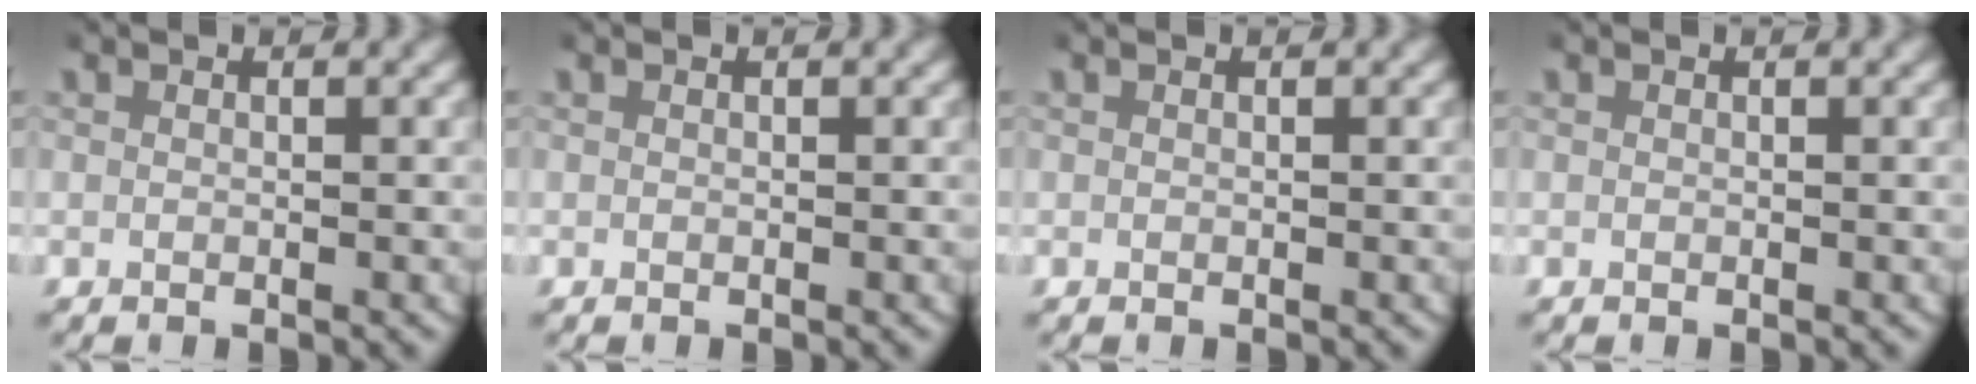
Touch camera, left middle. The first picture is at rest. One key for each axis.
{"total": 0.0}
{"total": 0.0}
{"total": 0.0}